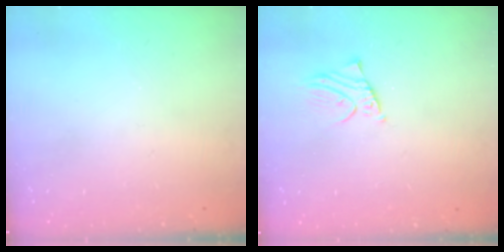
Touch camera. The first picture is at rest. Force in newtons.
{"total": 1.9, "press": 1.9, "slide": 0.3}